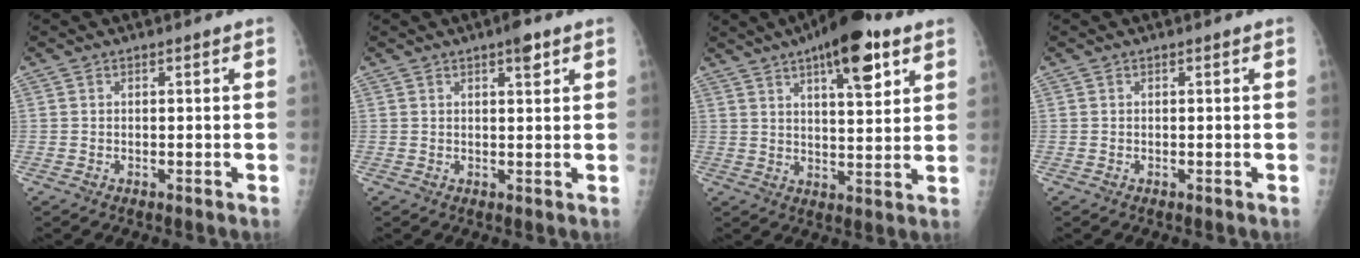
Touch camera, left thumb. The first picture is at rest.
{"total": 2.9, "force": [1.7, 0.8, 2.1], "torque": [-0.024, -0.007, 0.022]}
{"total": 13.4, "force": [7.3, 4.3, 10.4], "torque": [-0.131, -0.026, 0.106]}
{"total": 0.0}